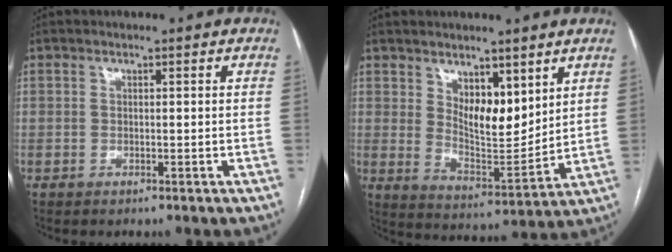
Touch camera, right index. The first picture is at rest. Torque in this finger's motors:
{"motor_torque": [0.15, 0.15, 0.13, 0.06]}